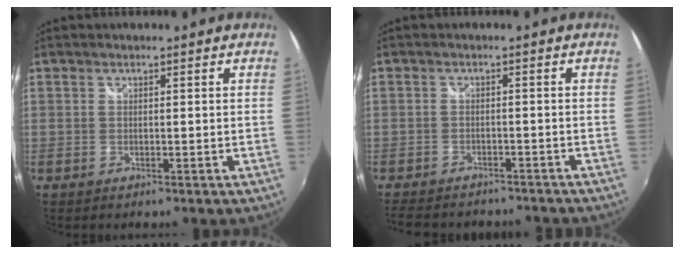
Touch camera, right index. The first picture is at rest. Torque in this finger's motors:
{"motor_torque": [-1.41, -0.18, -1.05, -0.21]}